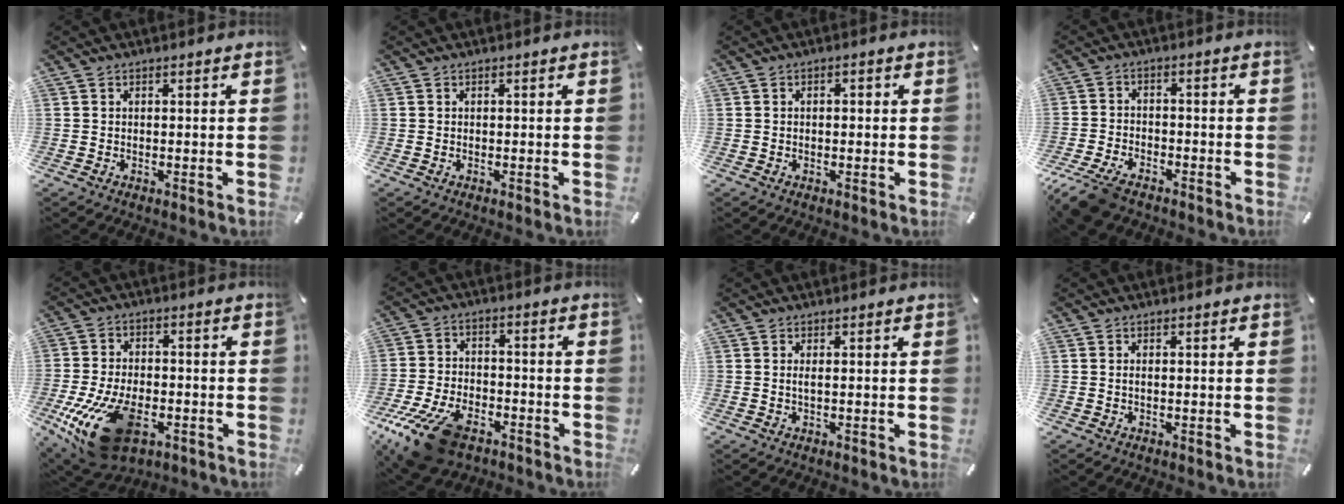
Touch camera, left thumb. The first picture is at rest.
{"total": 0.0}
{"total": 1.3, "force": [-0.2, 0.7, 1.0], "torque": [-0.020, 0.004, -0.006]}
{"total": 7.6, "force": [-5.8, 3.4, 3.7], "torque": [-0.088, 0.017, -0.112]}
{"total": 19.8, "force": [-7.4, 11.2, 14.6], "torque": [-0.274, 0.018, -0.115]}
{"total": 15.5, "force": [-9.6, 7.8, 9.4], "torque": [-0.179, 0.049, -0.163]}
{"total": 1.3, "force": [0.1, 0.1, 1.3], "torque": [-0.026, -0.003, 0.002]}
{"total": 0.7, "force": [0.0, 0.1, 0.7], "torque": [-0.015, -0.001, 0.000]}